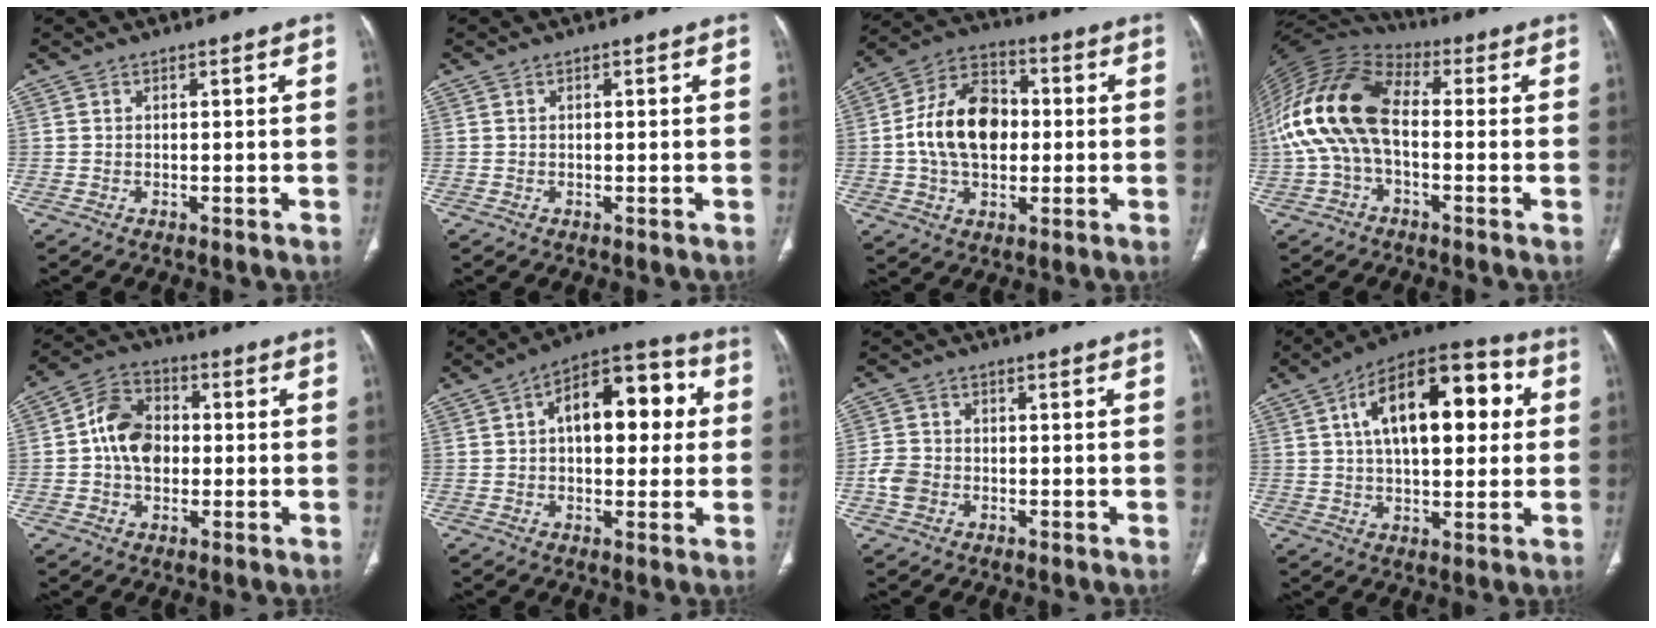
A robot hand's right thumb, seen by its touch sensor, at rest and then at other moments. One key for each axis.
{"total": 0.0}
{"total": 16.9, "fx": 0.5, "fy": 11.6, "fz": 12.3, "tx": -0.193, "ty": 0.024, "tz": 0.004}
{"total": 18.1, "fx": -0.5, "fy": 10.4, "fz": 14.8, "tx": -0.306, "ty": 0.036, "tz": -0.016}
{"total": 10.4, "fx": 0.0, "fy": 7.7, "fz": 7.1, "tx": -0.104, "ty": 0.023, "tz": -0.009}
{"total": 15.3, "fx": 2.7, "fy": 8.4, "fz": 12.4, "tx": -0.141, "ty": 0.031, "tz": 0.033}
{"total": 4.4, "fx": -1.3, "fy": 3.7, "fz": 2.2, "tx": -0.034, "ty": 0.012, "tz": -0.028}
{"total": 20.8, "fx": 4.9, "fy": 10.3, "fz": 17.4, "tx": -0.237, "ty": 0.021, "tz": 0.066}